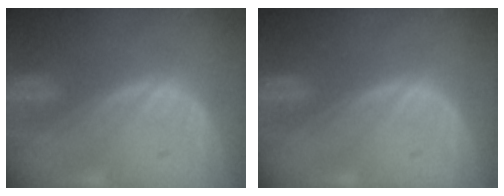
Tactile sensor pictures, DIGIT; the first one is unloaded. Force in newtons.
{"total": 0.0}